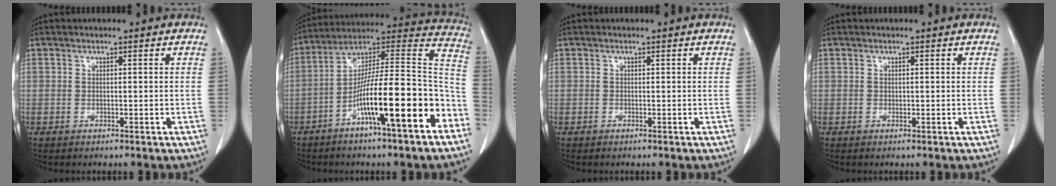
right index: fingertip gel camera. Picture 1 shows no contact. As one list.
[{"total": 19.9, "force": [-8.6, 2.0, 17.8], "torque": [-0.260, 0.018, -0.140]}, {"total": 0.0}, {"total": 0.0}]